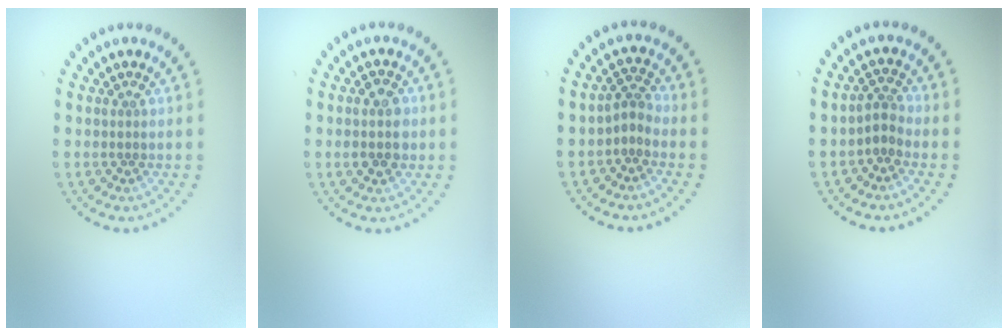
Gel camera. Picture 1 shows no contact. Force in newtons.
{"total": 2.8, "press": 2.8, "slide": 0.1}
{"total": 1.8, "press": 1.3, "slide": 1.3}
{"total": 2.0, "press": 1.4, "slide": 1.4}